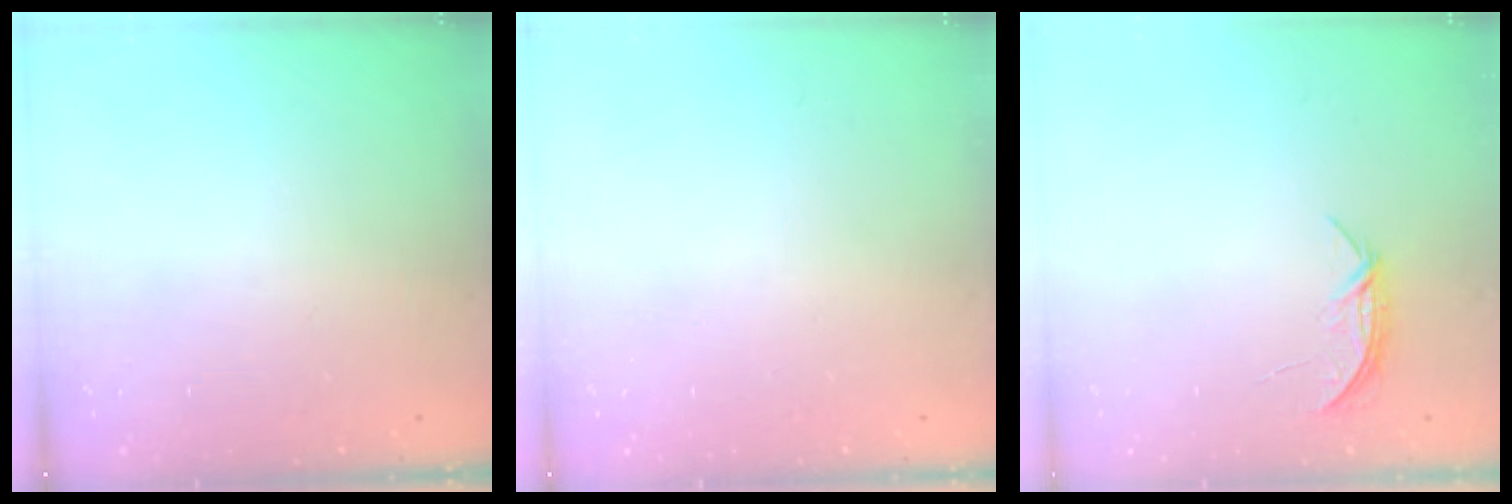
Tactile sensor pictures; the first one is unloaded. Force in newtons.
{"total": 0.0}
{"total": 4.4, "press": 4.3, "slide": 0.5}